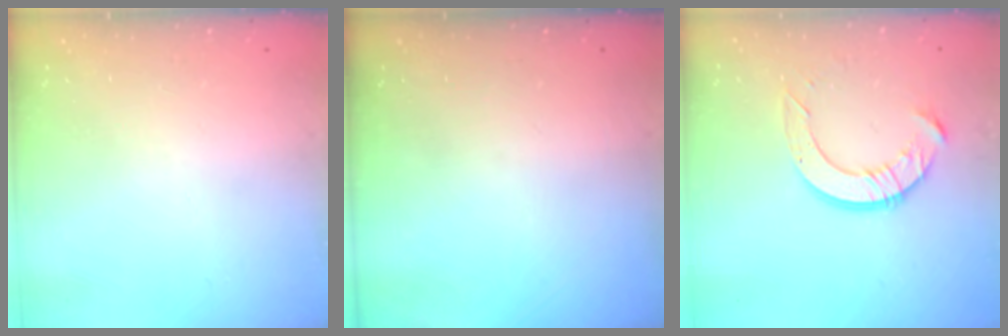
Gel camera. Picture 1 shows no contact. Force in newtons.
{"total": 0.0}
{"total": 9.6, "press": 9.6, "slide": 1.0}